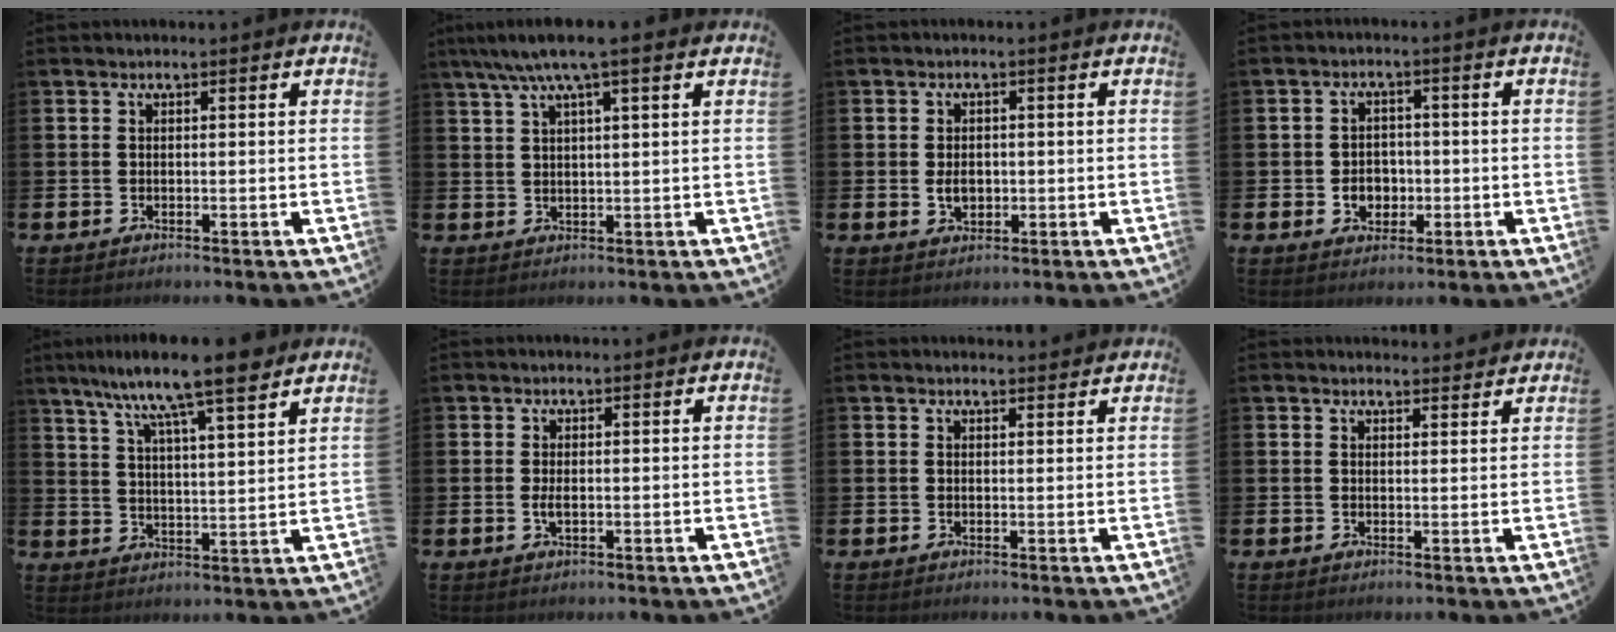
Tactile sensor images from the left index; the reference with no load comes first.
{"total": 5.4, "force": [3.8, 0.7, 3.8], "torque": [-0.079, -0.004, 0.066]}
{"total": 2.5, "force": [-0.1, 1.8, 1.7], "torque": [-0.018, 0.000, -0.008]}
{"total": 3.3, "force": [-0.8, 2.9, 1.5], "torque": [-0.013, -0.003, -0.025]}
{"total": 10.7, "force": [9.1, 0.9, 5.6], "torque": [-0.125, -0.046, 0.155]}
{"total": 1.4, "force": [-0.1, 0.5, 1.3], "torque": [-0.016, -0.003, -0.005]}
{"total": 1.1, "force": [1.1, 0.2, 0.1], "torque": [0.007, -0.004, 0.018]}
{"total": 1.9, "force": [1.8, 0.4, -0.1], "torque": [0.009, -0.010, 0.031]}